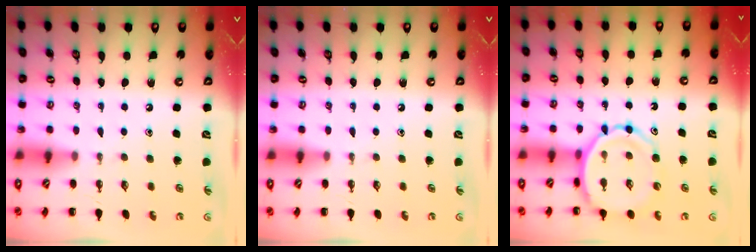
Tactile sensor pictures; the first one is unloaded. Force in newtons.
{"total": 0.0}
{"total": 10.8, "press": 10.4, "slide": 2.8}